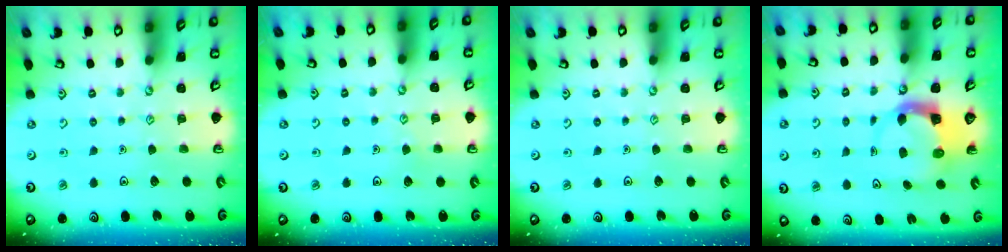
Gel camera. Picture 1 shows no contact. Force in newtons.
{"total": 3.4, "press": 3.4, "slide": 0.3}
{"total": 0.0}
{"total": 3.8, "press": 3.8, "slide": 0.6}